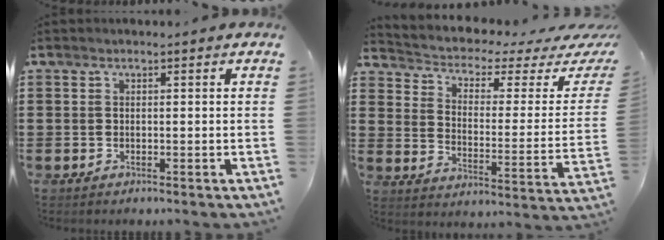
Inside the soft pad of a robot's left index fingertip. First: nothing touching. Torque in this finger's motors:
{"motor_torque": [1.20, -0.94, 0.32, 0.02]}